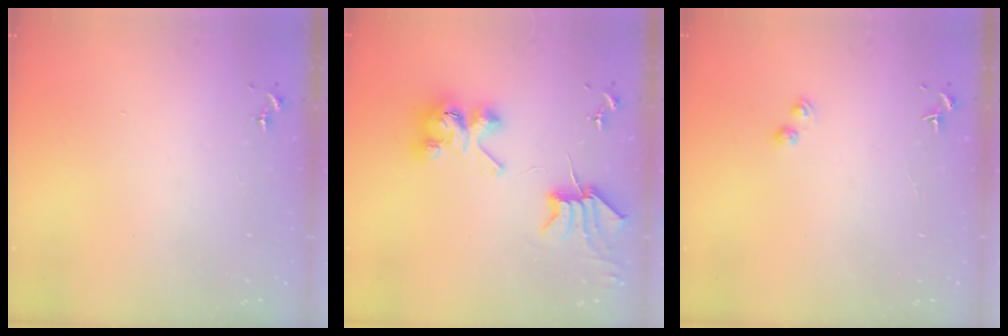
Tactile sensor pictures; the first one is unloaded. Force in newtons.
{"total": 9.0, "press": 8.9, "slide": 1.3}
{"total": 2.8, "press": 2.7, "slide": 0.4}